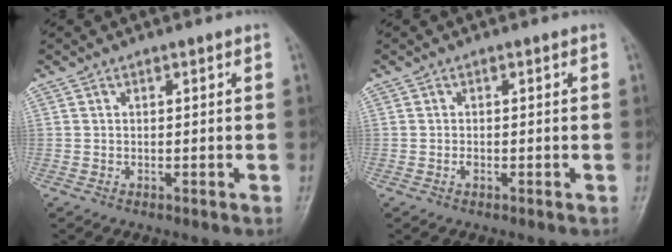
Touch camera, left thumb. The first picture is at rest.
{"total": 0.8, "force": [-0.3, 0.5, 0.6], "torque": [-0.006, 0.001, -0.007]}